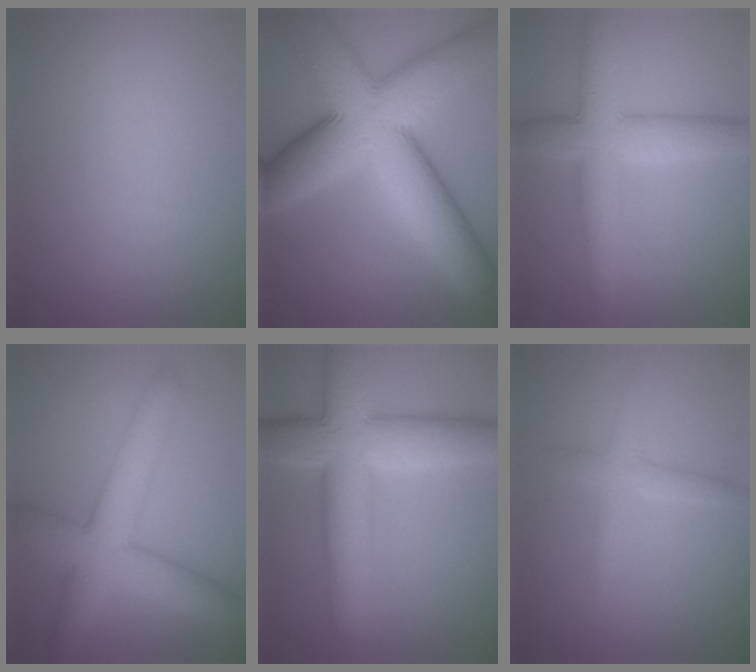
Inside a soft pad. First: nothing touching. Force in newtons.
{"total": 14.6, "press": 14.6, "slide": 0.2}
{"total": 6.0, "press": 6.0, "slide": 0.1}
{"total": 7.2, "press": 7.2, "slide": 0.3}
{"total": 9.6, "press": 9.6, "slide": 0.2}
{"total": 2.2, "press": 2.2, "slide": 0.1}